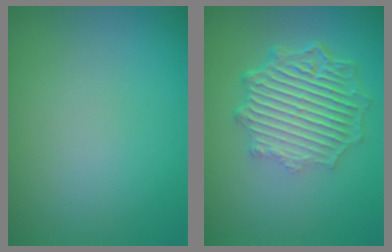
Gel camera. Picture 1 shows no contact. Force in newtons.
{"total": 6.9, "press": 5.0, "slide": 4.7}